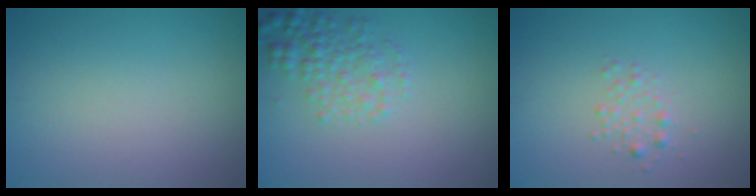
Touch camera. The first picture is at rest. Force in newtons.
{"total": 2.9, "press": 2.9, "slide": 0.1}
{"total": 1.4, "press": 1.4, "slide": 0.1}